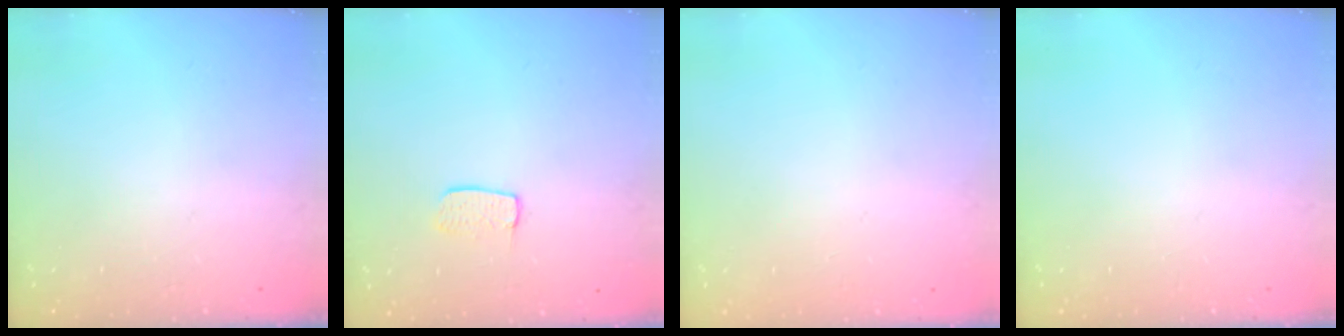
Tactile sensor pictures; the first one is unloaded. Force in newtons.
{"total": 5.6, "press": 5.6, "slide": 0.2}
{"total": 0.7, "press": 0.6, "slide": 0.3}
{"total": 0.0}